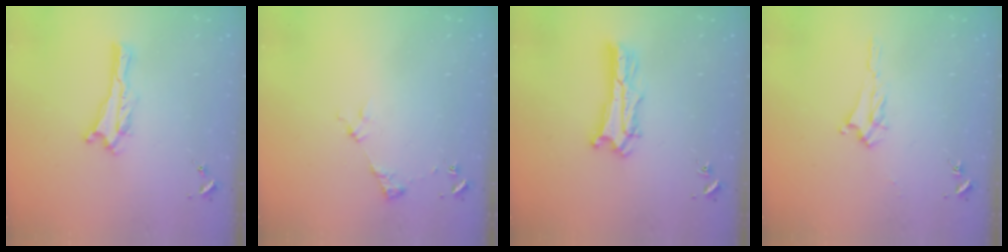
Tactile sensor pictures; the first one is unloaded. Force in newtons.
{"total": 2.9, "press": 2.9, "slide": 0.4}
{"total": 4.6, "press": 4.6, "slide": 0.4}
{"total": 2.4, "press": 2.4, "slide": 0.4}